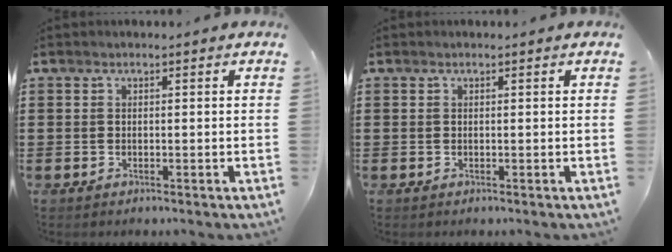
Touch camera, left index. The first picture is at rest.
{"total": 0.0}